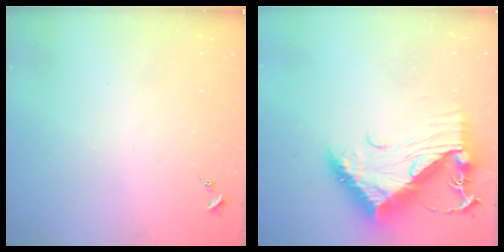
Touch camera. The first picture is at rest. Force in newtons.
{"total": 13.5, "press": 13.5, "slide": 1.2}